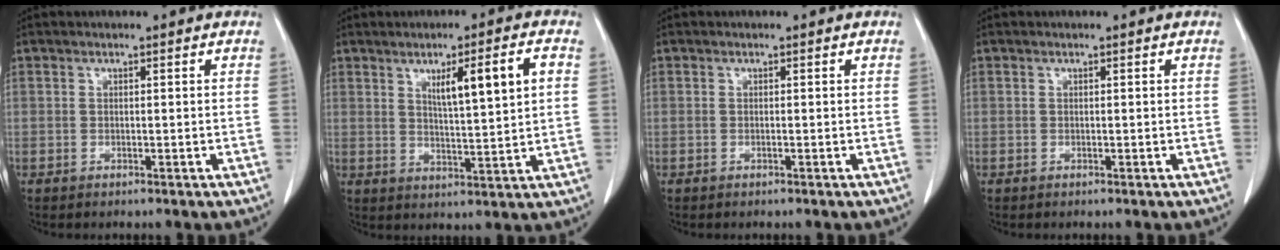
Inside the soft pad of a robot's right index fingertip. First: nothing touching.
{"total": 8.3, "force": [2.7, 0.3, 7.8], "torque": [-0.130, 0.001, 0.046]}
{"total": 0.0}
{"total": 0.0}